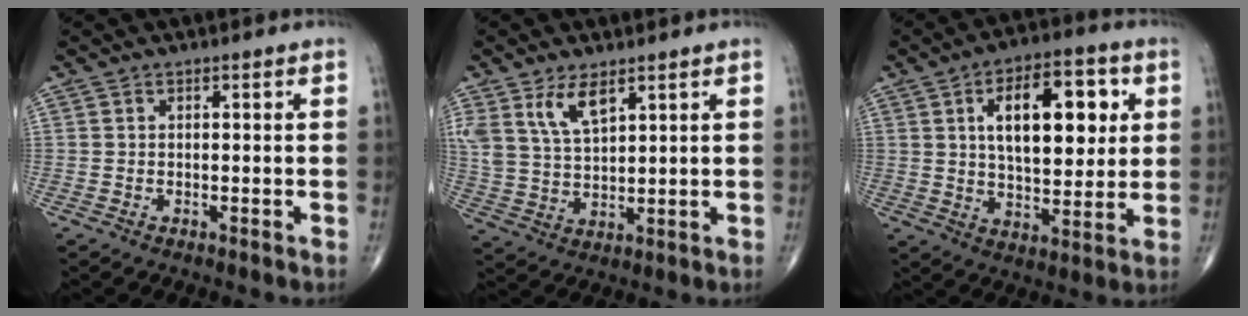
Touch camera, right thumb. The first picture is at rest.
{"total": 7.8, "force": [4.6, 3.5, 5.3], "torque": [-0.098, -0.020, 0.099]}
{"total": 17.3, "force": [4.6, 8.5, 14.3], "torque": [-0.184, -0.005, 0.073]}